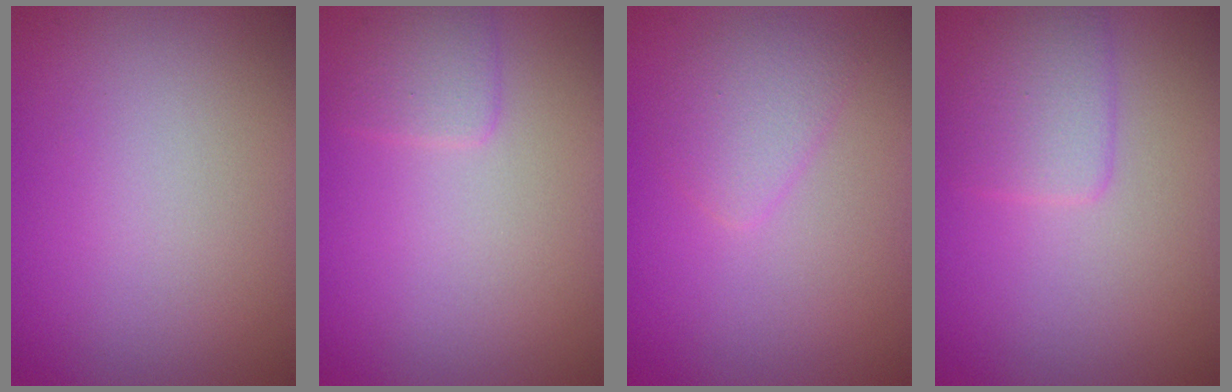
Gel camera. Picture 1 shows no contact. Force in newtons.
{"total": 1.6, "press": 1.6, "slide": 0.1}
{"total": 2.0, "press": 2.0, "slide": 0.1}
{"total": 2.4, "press": 2.4, "slide": 0.2}